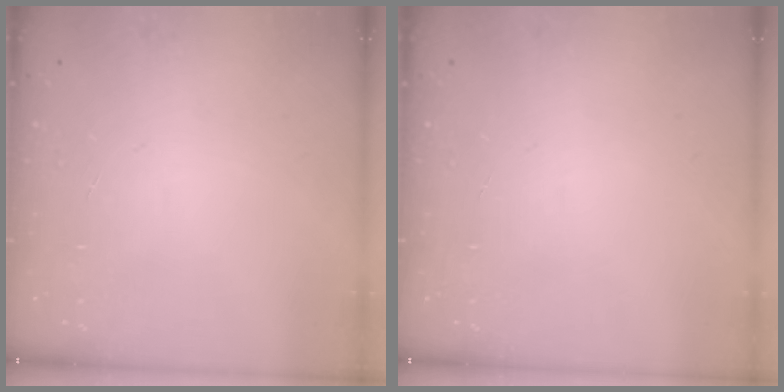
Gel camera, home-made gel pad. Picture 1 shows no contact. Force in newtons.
{"total": 0.0}